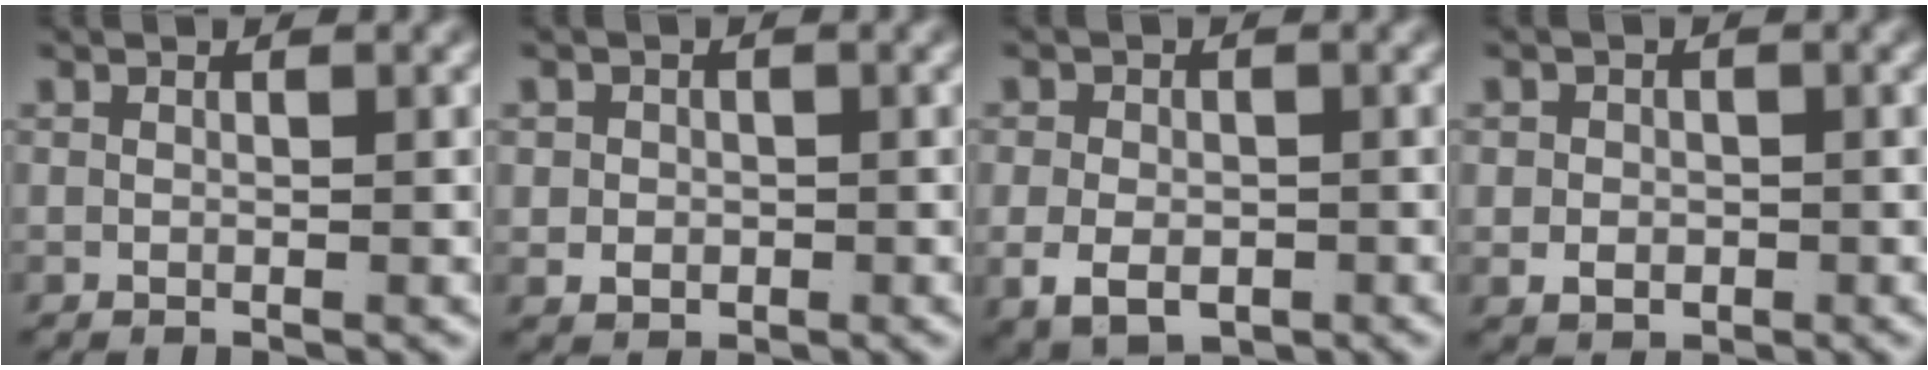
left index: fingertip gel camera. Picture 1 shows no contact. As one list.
[{"total": 2.4, "force": [-0.3, 2.2, 1.0], "torque": [-0.020, -0.010, 0.002]}, {"total": 4.6, "force": [-1.5, 3.4, 2.7], "torque": [-0.052, -0.030, -0.008]}, {"total": 2.6, "force": [-0.5, 2.3, 1.1], "torque": [-0.018, -0.011, -0.001]}]